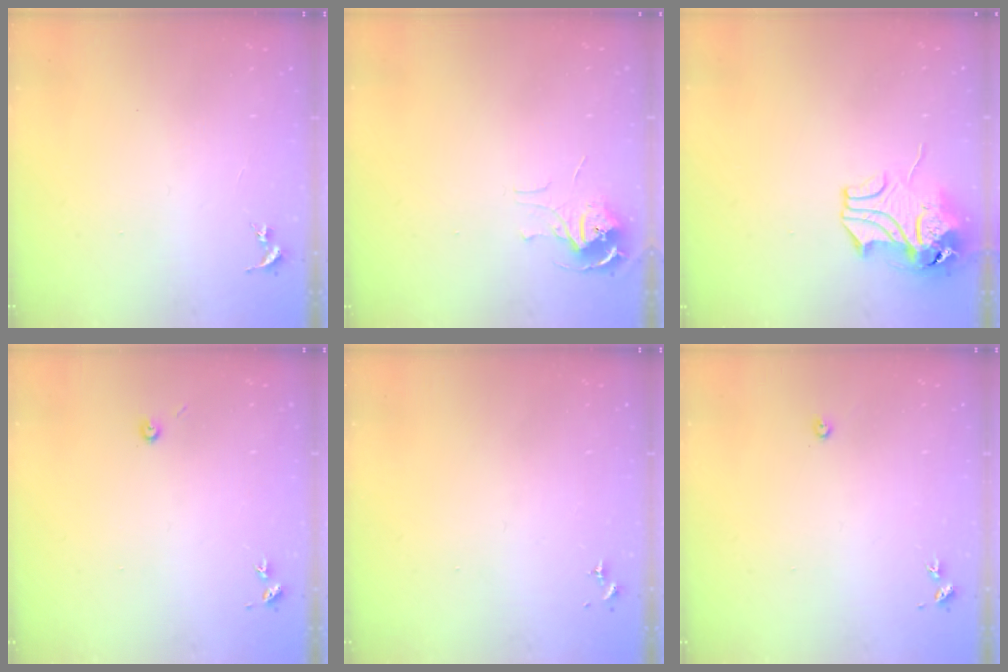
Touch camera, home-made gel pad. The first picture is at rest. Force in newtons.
{"total": 6.2, "press": 6.1, "slide": 0.5}
{"total": 10.6, "press": 10.5, "slide": 1.8}
{"total": 3.0, "press": 3.0, "slide": 0.3}
{"total": 0.0}
{"total": 2.2, "press": 2.2, "slide": 0.3}